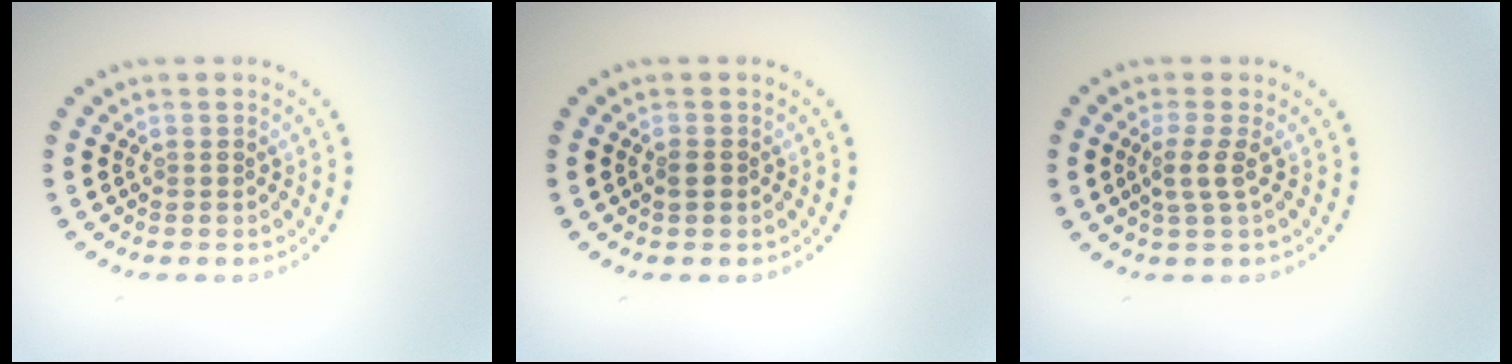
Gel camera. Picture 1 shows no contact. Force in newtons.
{"total": 0.9, "press": 0.8, "slide": 0.4}
{"total": 1.9, "press": 1.4, "slide": 1.3}